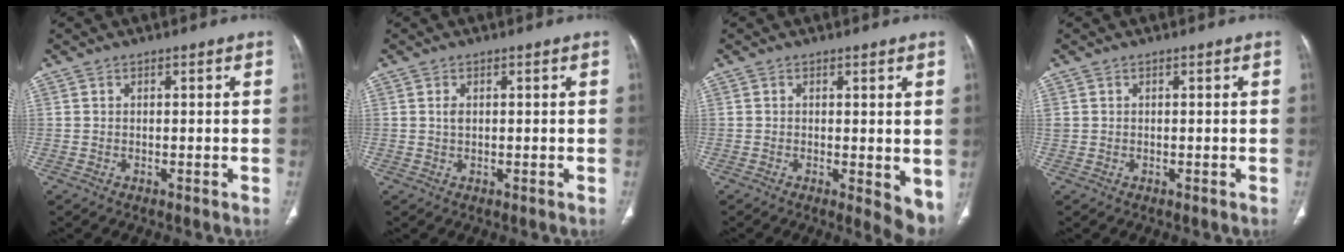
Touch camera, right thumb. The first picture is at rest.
{"total": 1.2, "force": [0.3, 0.8, 0.9], "torque": [-0.016, -0.001, 0.006]}
{"total": 5.8, "force": [-0.3, 2.2, 5.3], "torque": [-0.062, -0.015, -0.003]}
{"total": 1.1, "force": [0.3, 1.0, 0.4], "torque": [-0.004, 0.005, 0.006]}